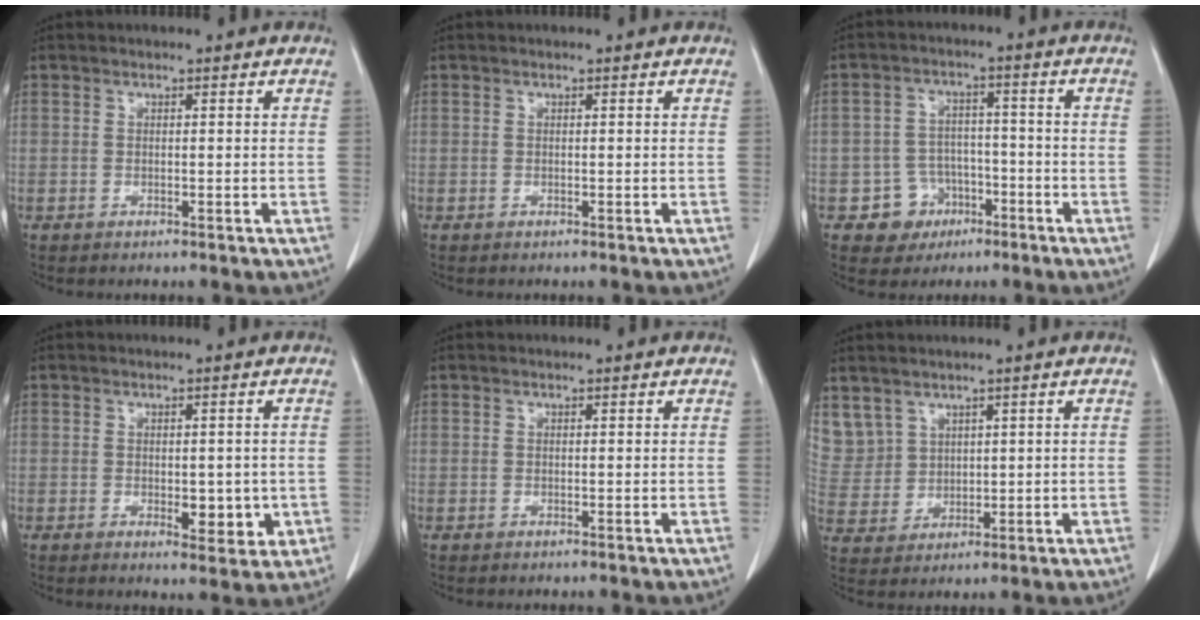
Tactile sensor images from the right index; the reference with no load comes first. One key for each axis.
{"total": 0.0}
{"total": 6.2, "fx": -3.0, "fy": 5.4, "fz": 0.6, "tx": 0.001, "ty": 0.015, "tz": -0.039}
{"total": 5.1, "fx": -0.9, "fy": 2.6, "fz": 4.3, "tx": -0.046, "ty": -0.004, "tz": -0.001}
{"total": 0.0}
{"total": 9.3, "fx": 5.3, "fy": 7.5, "fz": 1.5, "tx": -0.058, "ty": 0.024, "tz": 0.138}